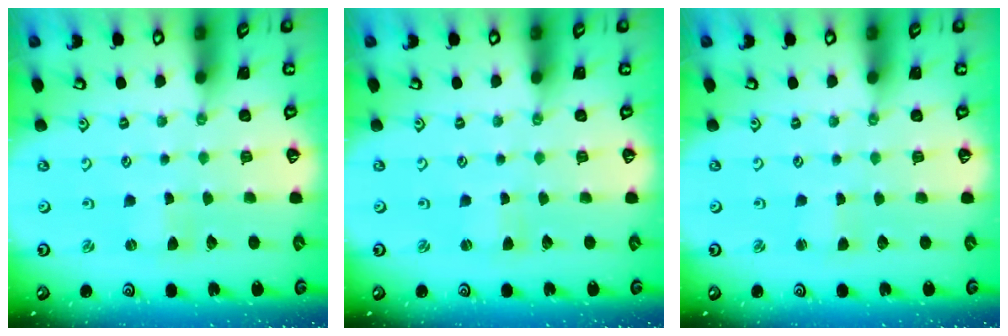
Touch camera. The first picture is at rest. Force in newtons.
{"total": 1.3, "press": 1.2, "slide": 0.3}
{"total": 1.7, "press": 1.7, "slide": 0.2}